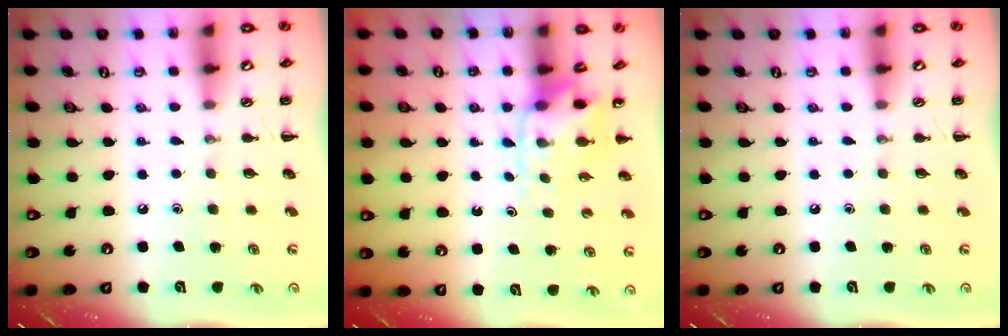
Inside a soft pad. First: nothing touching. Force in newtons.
{"total": 4.6, "press": 4.6, "slide": 0.5}
{"total": 0.0}